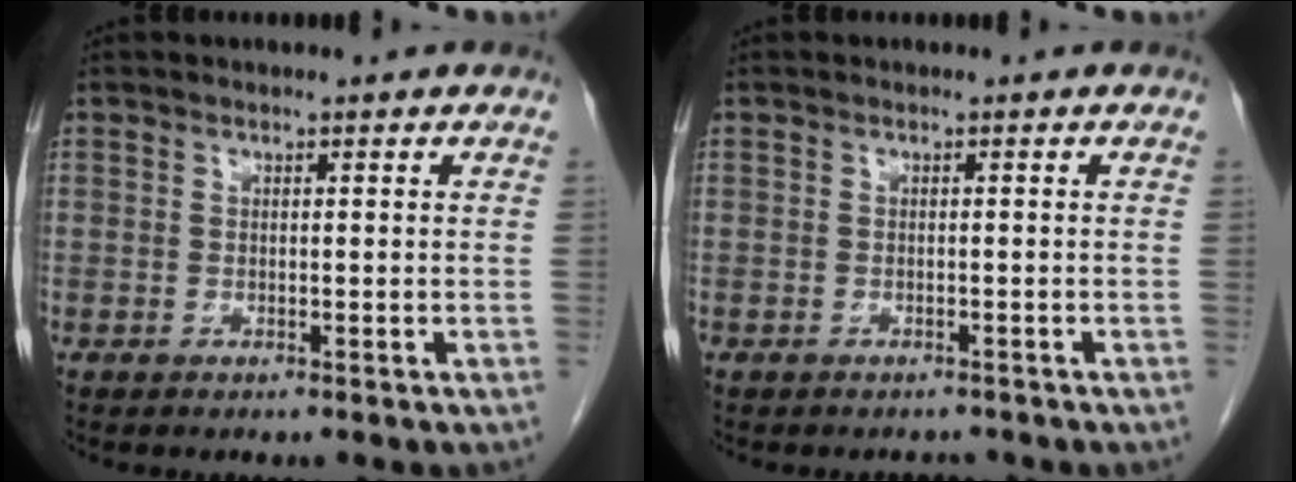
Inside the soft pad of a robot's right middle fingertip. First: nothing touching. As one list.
[{"total": 2.4, "force": [-2.1, 1.1, 0.1], "torque": [-0.003, 0.000, -0.032]}]